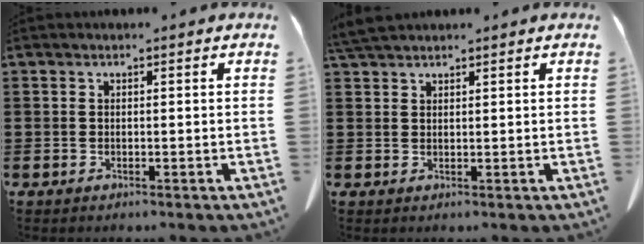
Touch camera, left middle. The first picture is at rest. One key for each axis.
{"total": 2.9, "fx": 2.6, "fy": 0.4, "fz": 1.2, "tx": -0.031, "ty": -0.001, "tz": 0.052}